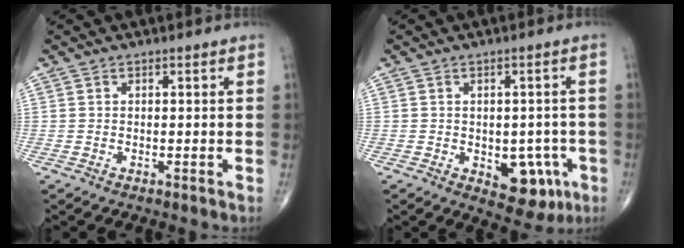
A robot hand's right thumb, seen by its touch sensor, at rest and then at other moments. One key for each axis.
{"total": 8.4, "fx": -2.7, "fy": 5.1, "fz": 6.1, "tx": -0.039, "ty": 0.009, "tz": -0.024}